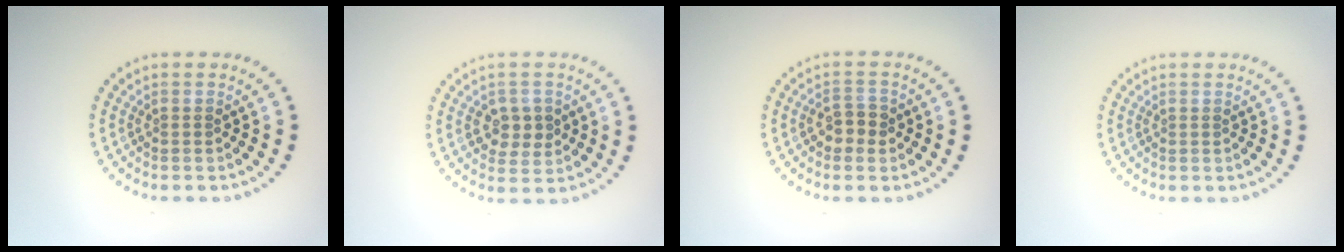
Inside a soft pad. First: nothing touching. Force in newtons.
{"total": 2.7, "press": 2.7, "slide": 0.5}
{"total": 2.1, "press": 2.1, "slide": 0.4}
{"total": 0.0}